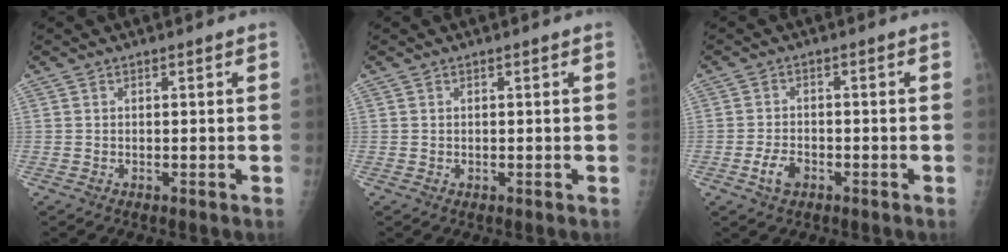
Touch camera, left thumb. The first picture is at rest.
{"total": 0.0}
{"total": 4.0, "force": [-1.9, 2.4, 2.5], "torque": [-0.044, 0.013, -0.033]}